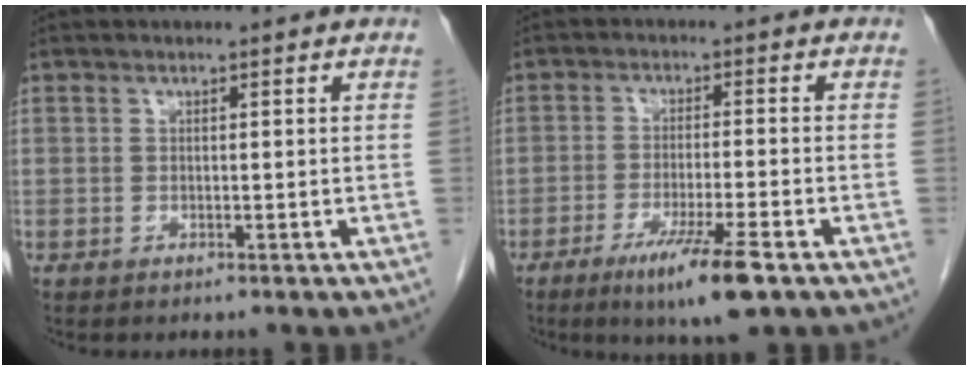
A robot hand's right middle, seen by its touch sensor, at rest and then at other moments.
{"total": 8.3, "force": [-4.9, 0.1, 6.8], "torque": [-0.120, -0.021, -0.081]}